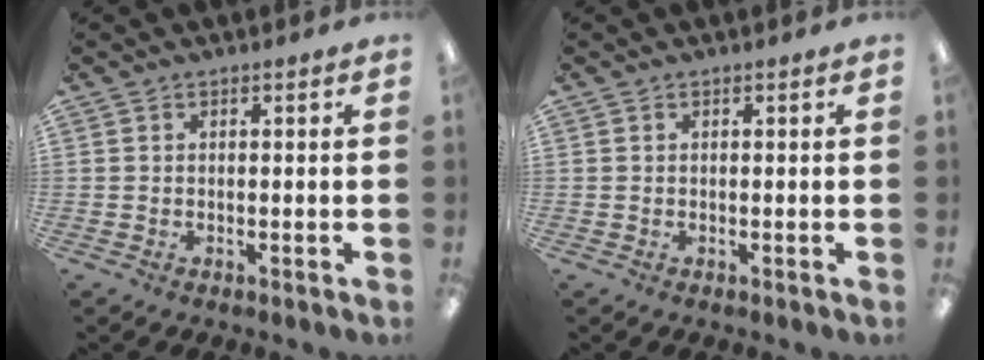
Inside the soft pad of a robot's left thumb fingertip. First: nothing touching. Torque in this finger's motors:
{"motor_torque": [0.00, 0.00, 0.02, -0.02, 0.00]}